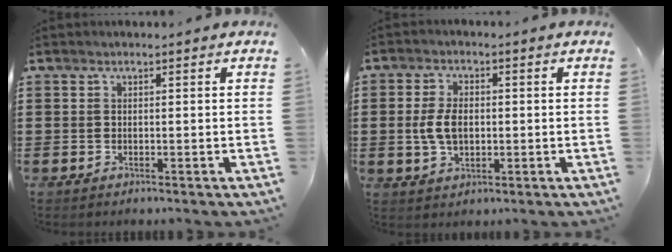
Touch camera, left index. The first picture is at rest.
{"total": 5.1, "force": [-0.1, 3.1, 4.1], "torque": [-0.102, 0.002, -0.008]}